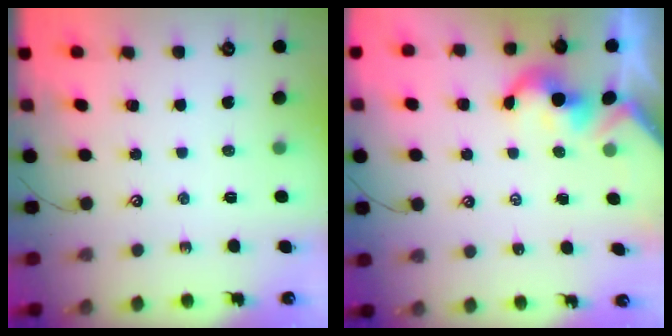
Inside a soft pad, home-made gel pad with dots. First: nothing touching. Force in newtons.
{"total": 2.5, "press": 2.5, "slide": 0.2}